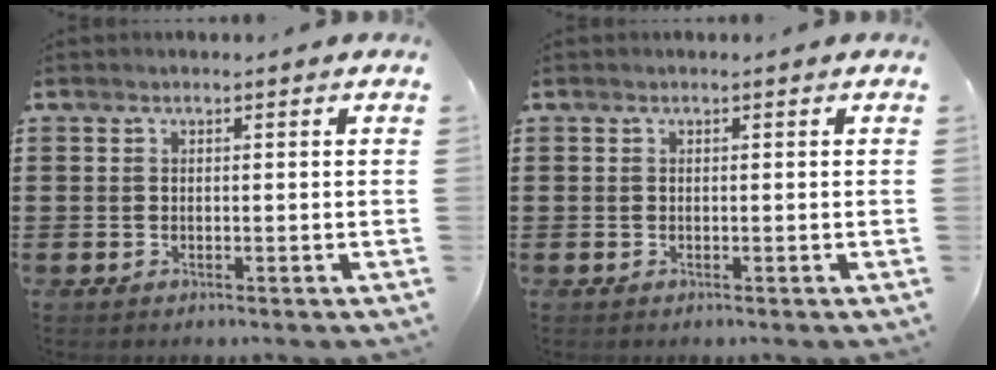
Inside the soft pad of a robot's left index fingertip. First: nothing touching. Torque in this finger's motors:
{"motor_torque": [-0.05, 0.00, 0.01, -0.01]}